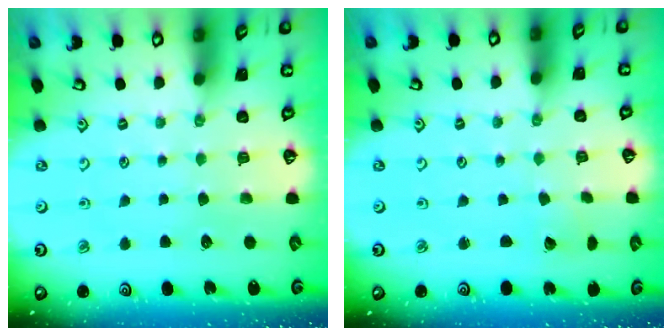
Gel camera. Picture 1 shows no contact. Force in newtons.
{"total": 1.4, "press": 1.4, "slide": 0.0}